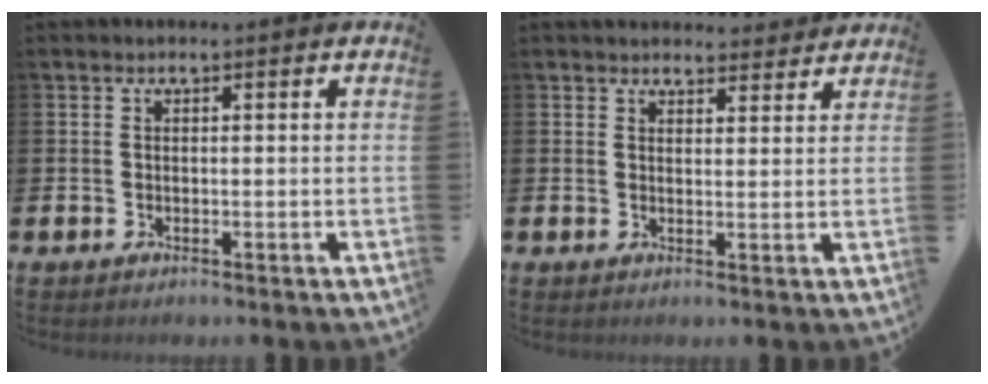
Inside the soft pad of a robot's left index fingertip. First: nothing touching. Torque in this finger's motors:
{"motor_torque": [0.99, -1.16, 0.31, 0.05]}